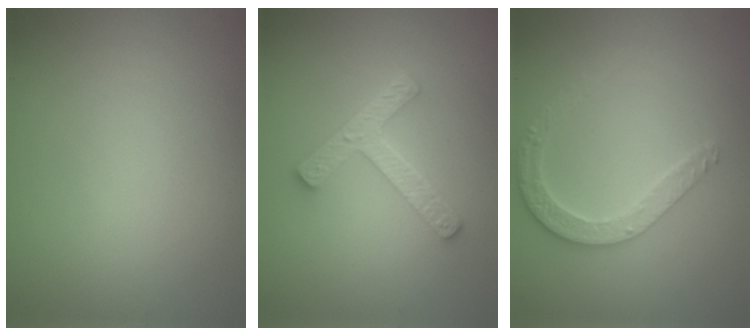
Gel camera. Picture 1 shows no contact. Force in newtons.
{"total": 4.3, "press": 3.2, "slide": 2.9}
{"total": 2.7, "press": 2.7, "slide": 0.3}